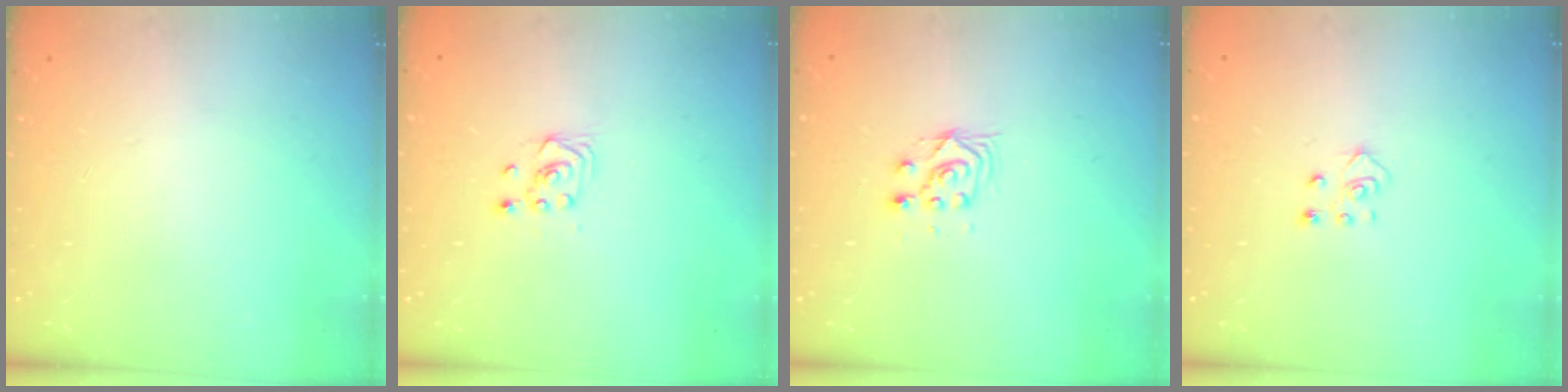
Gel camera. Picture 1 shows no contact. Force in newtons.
{"total": 2.6, "press": 2.4, "slide": 1.0}
{"total": 7.0, "press": 7.0, "slide": 0.7}
{"total": 4.5, "press": 4.5, "slide": 0.4}